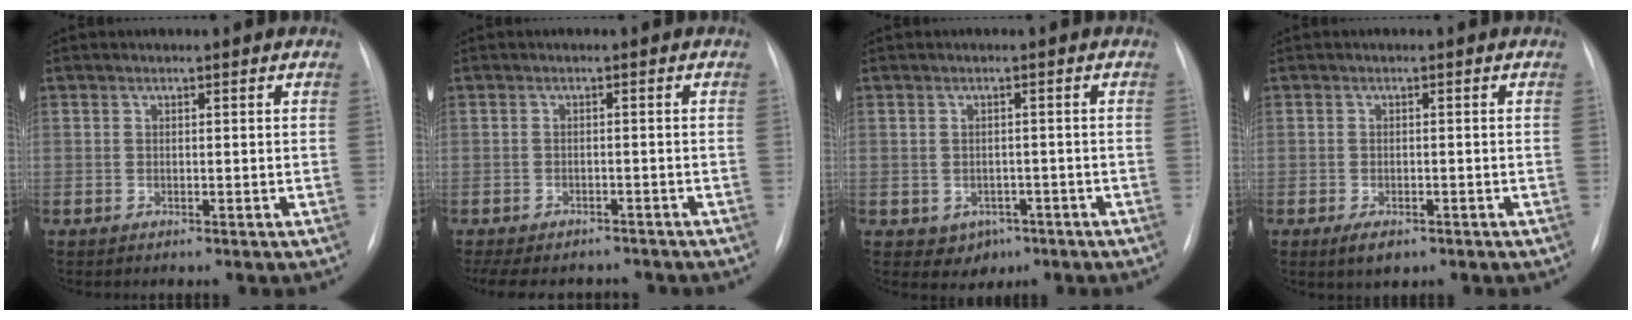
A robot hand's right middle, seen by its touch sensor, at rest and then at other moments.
{"total": 11.5, "force": [-9.8, 4.7, 3.8], "torque": [-0.082, 0.002, -0.123]}
{"total": 3.4, "force": [-1.6, 2.8, 1.1], "torque": [-0.011, 0.006, -0.010]}
{"total": 2.9, "force": [-1.7, 1.3, 1.9], "torque": [-0.037, -0.005, -0.019]}